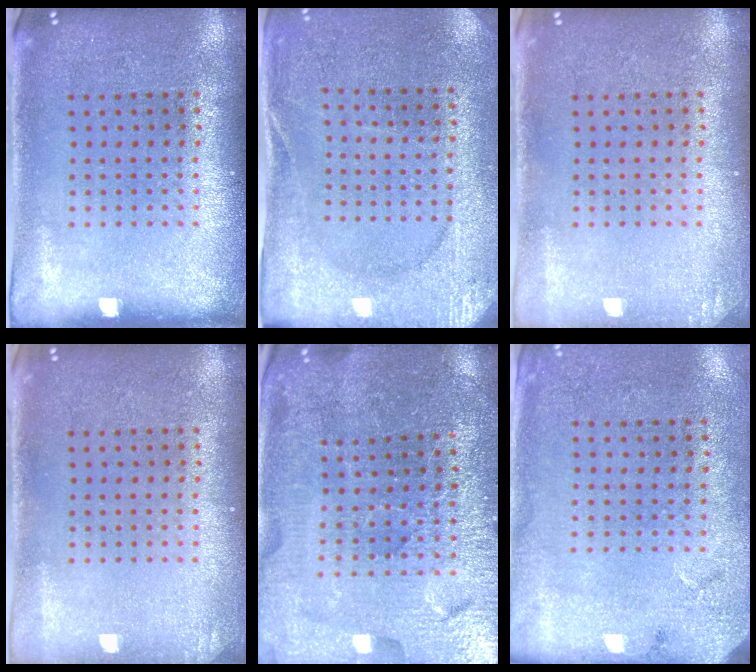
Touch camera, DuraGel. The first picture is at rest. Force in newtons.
{"total": 2.6, "press": 2.5, "slide": 0.4}
{"total": 0.9, "press": 0.9, "slide": 0.2}
{"total": 0.7, "press": 0.7, "slide": 0.1}
{"total": 3.6, "press": 3.6, "slide": 0.5}
{"total": 2.7, "press": 2.1, "slide": 1.7}